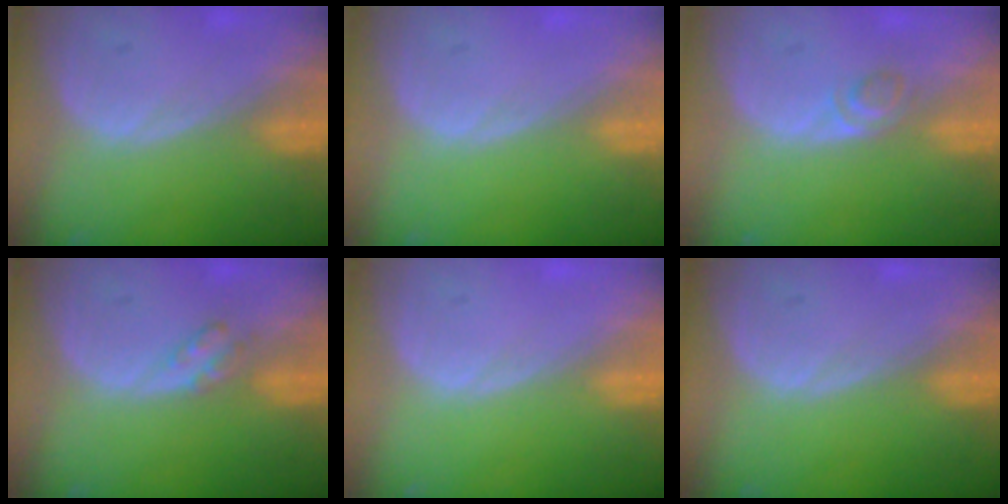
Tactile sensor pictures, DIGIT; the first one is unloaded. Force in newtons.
{"total": 0.0}
{"total": 2.2, "press": 2.0, "slide": 0.9}
{"total": 2.4, "press": 2.4, "slide": 0.2}
{"total": 0.0}
{"total": 0.0}